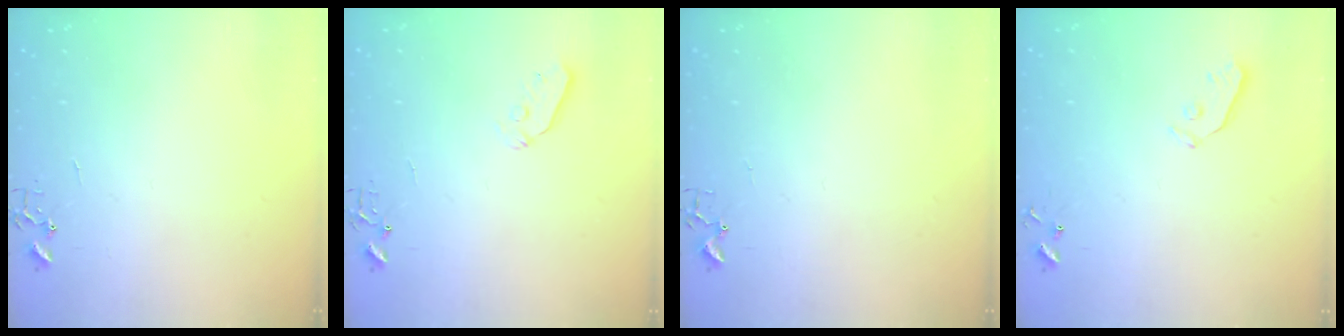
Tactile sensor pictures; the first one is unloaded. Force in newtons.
{"total": 5.3, "press": 5.2, "slide": 0.6}
{"total": 3.0, "press": 2.9, "slide": 0.4}
{"total": 3.3, "press": 3.2, "slide": 0.5}